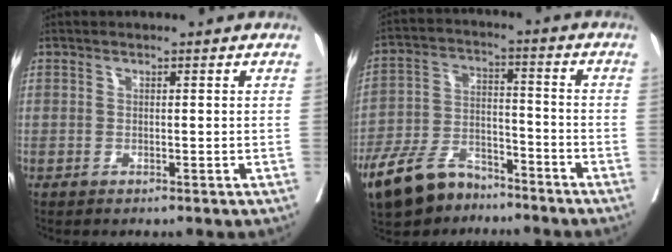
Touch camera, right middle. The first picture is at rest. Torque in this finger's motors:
{"motor_torque": [1.11, -1.03, 0.59, 0.16]}